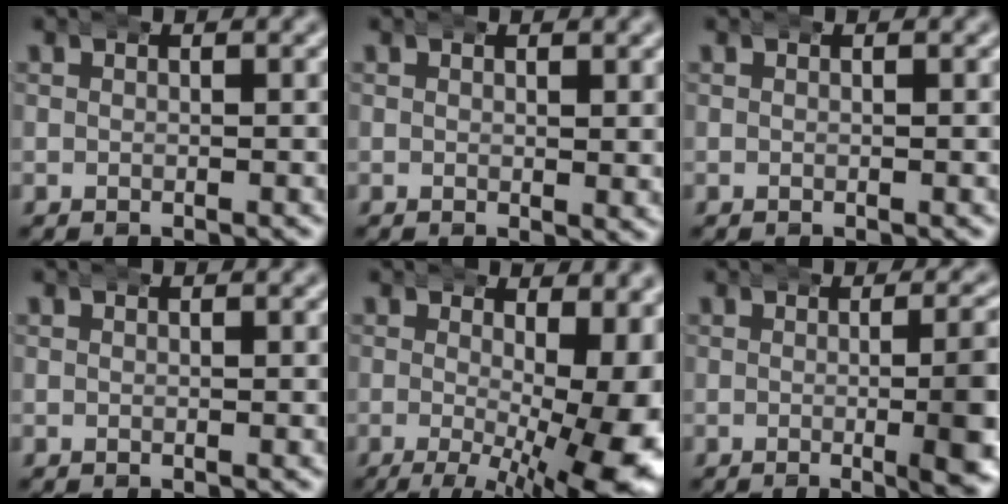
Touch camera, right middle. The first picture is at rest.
{"total": 0.8, "force": [0.4, 0.2, 0.6], "torque": [-0.007, -0.004, 0.007]}
{"total": 0.0}
{"total": 0.0}
{"total": 11.3, "force": [-4.7, 4.4, 9.2], "torque": [-0.124, -0.039, -0.057]}
{"total": 6.3, "force": [-1.1, 1.5, 6.0], "torque": [-0.068, 0.009, -0.025]}